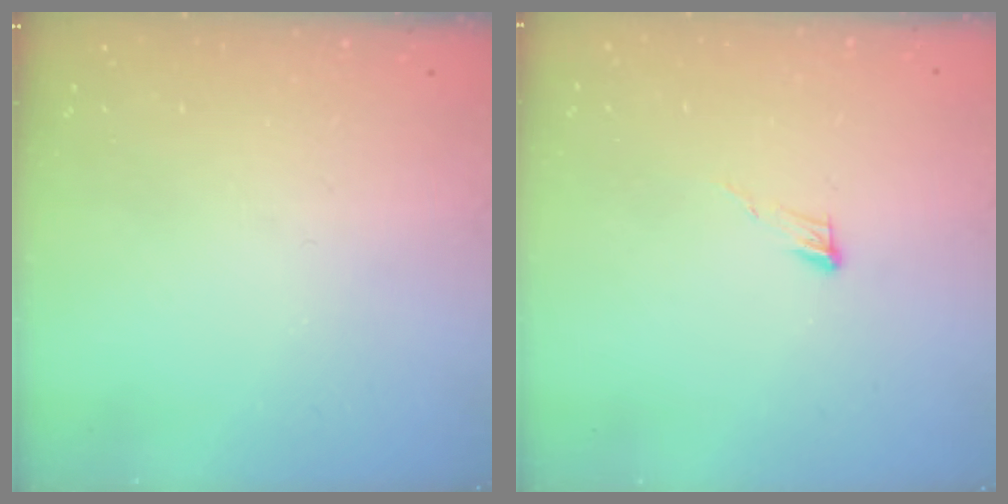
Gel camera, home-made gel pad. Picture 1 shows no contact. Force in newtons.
{"total": 3.8, "press": 3.8, "slide": 0.3}